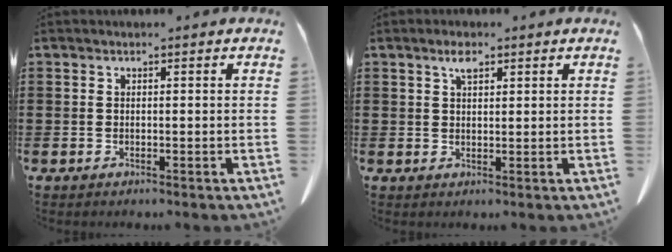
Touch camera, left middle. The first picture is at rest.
{"total": 2.5, "force": [1.6, 1.0, 1.6], "torque": [-0.029, 0.001, 0.027]}